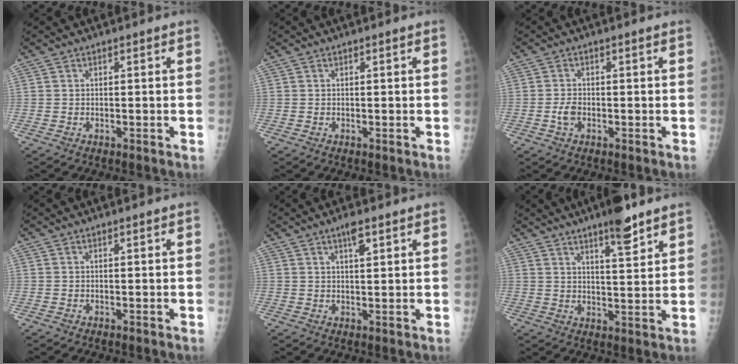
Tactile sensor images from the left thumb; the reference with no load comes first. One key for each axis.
{"total": 0.0}
{"total": 2.3, "fx": -0.8, "fy": 1.4, "fz": 1.7, "tx": -0.032, "ty": 0.009, "tz": -0.017}
{"total": 0.0}
{"total": 3.0, "fx": 1.7, "fy": 0.7, "fz": 2.3, "tx": -0.036, "ty": -0.004, "tz": 0.028}
{"total": 7.8, "fx": 5.5, "fy": 1.5, "fz": 5.3, "tx": -0.070, "ty": -0.033, "tz": 0.084}